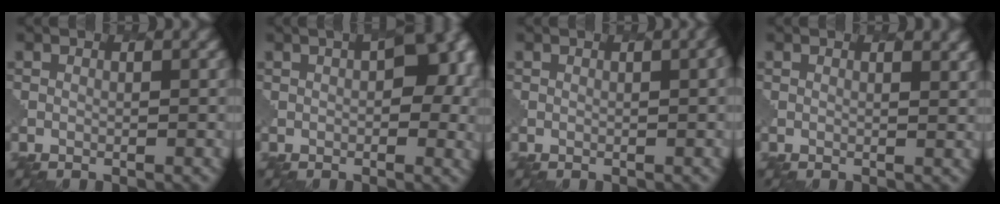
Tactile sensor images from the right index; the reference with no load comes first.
{"total": 5.2, "force": [0.5, 2.7, 4.4], "torque": [-0.050, 0.001, 0.000]}
{"total": 2.5, "force": [0.3, 1.0, 2.3], "torque": [-0.009, 0.008, 0.003]}
{"total": 1.3, "force": [1.1, 0.3, 0.6], "torque": [-0.008, -0.002, 0.006]}